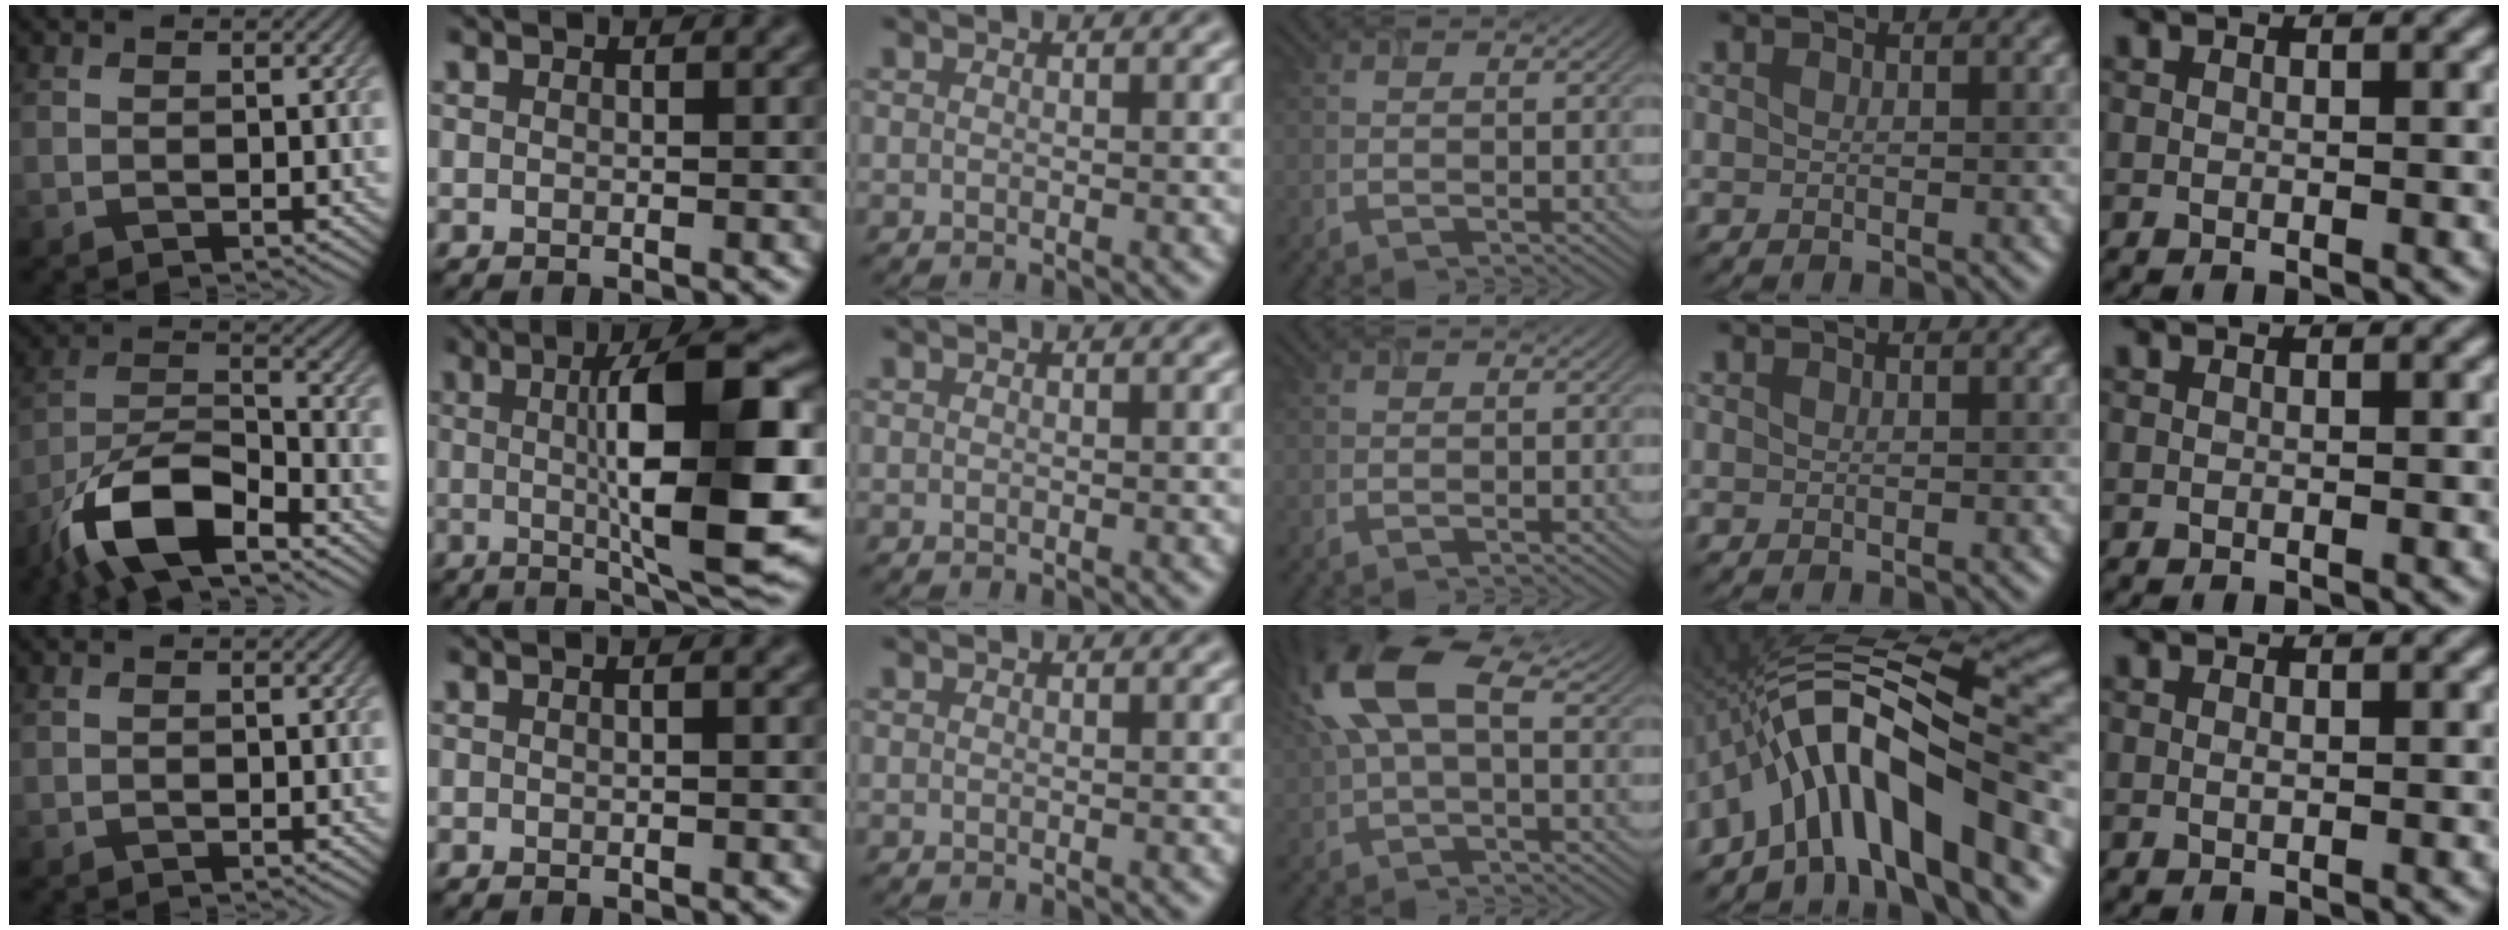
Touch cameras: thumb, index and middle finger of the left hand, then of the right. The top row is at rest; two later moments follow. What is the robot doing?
{"motion": "extract", "object": "airpods case & airpods"}